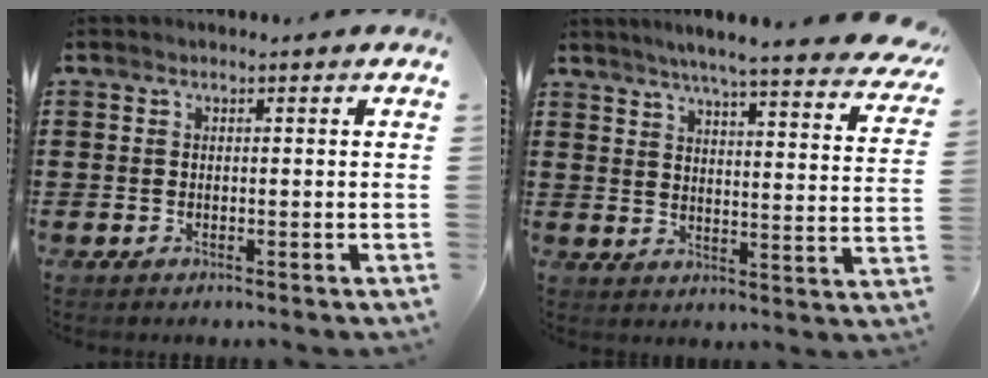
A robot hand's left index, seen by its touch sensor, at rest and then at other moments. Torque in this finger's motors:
{"motor_torque": [1.18, -0.96, 0.58, 0.21]}